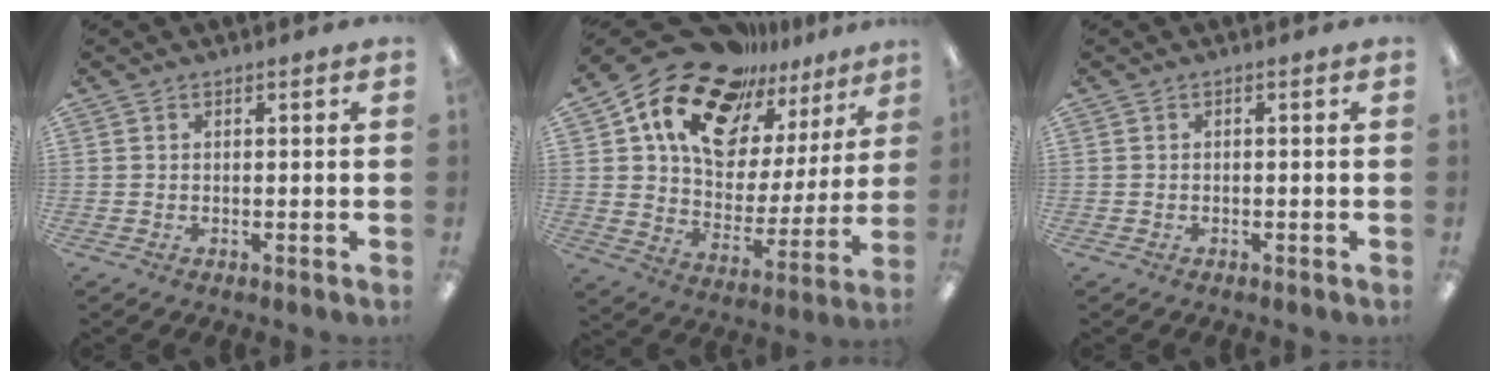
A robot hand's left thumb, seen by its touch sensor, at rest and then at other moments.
{"total": 19.8, "force": [14.6, 10.6, 8.1], "torque": [-0.155, -0.107, 0.258]}
{"total": 0.0}